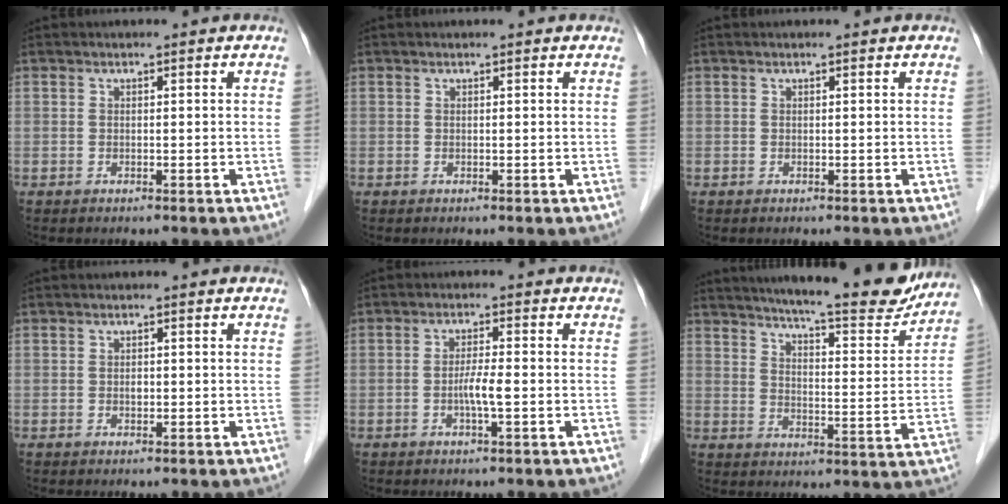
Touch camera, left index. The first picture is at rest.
{"total": 0.8, "force": [0.8, 0.1, 0.2], "torque": [-0.009, 0.006, 0.008]}
{"total": 0.0}
{"total": 0.7, "force": [-0.1, 0.5, 0.5], "torque": [-0.010, 0.001, -0.001]}
{"total": 3.2, "force": [-0.8, 0.0, 3.0], "torque": [-0.061, -0.002, -0.018]}
{"total": 18.1, "force": [16.3, 1.9, 7.7], "torque": [-0.110, -0.038, 0.209]}